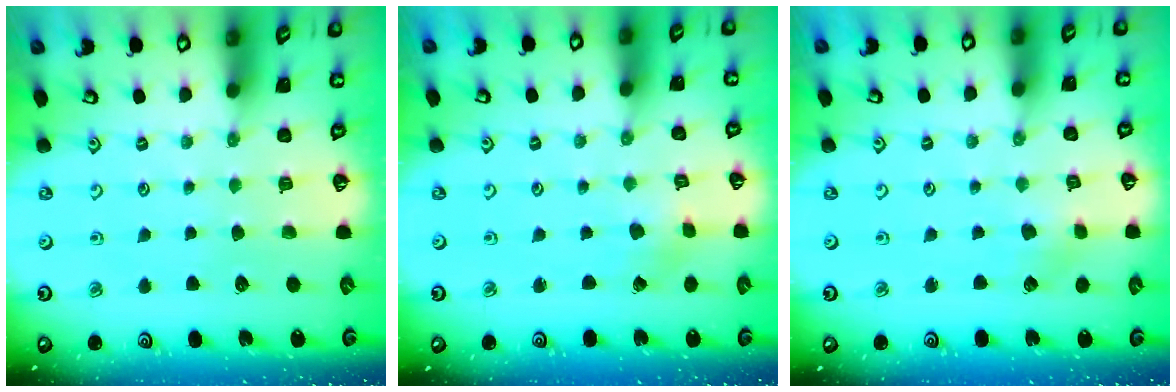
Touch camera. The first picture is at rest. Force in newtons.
{"total": 0.9, "press": 0.9, "slide": 0.1}
{"total": 2.7, "press": 2.7, "slide": 0.4}